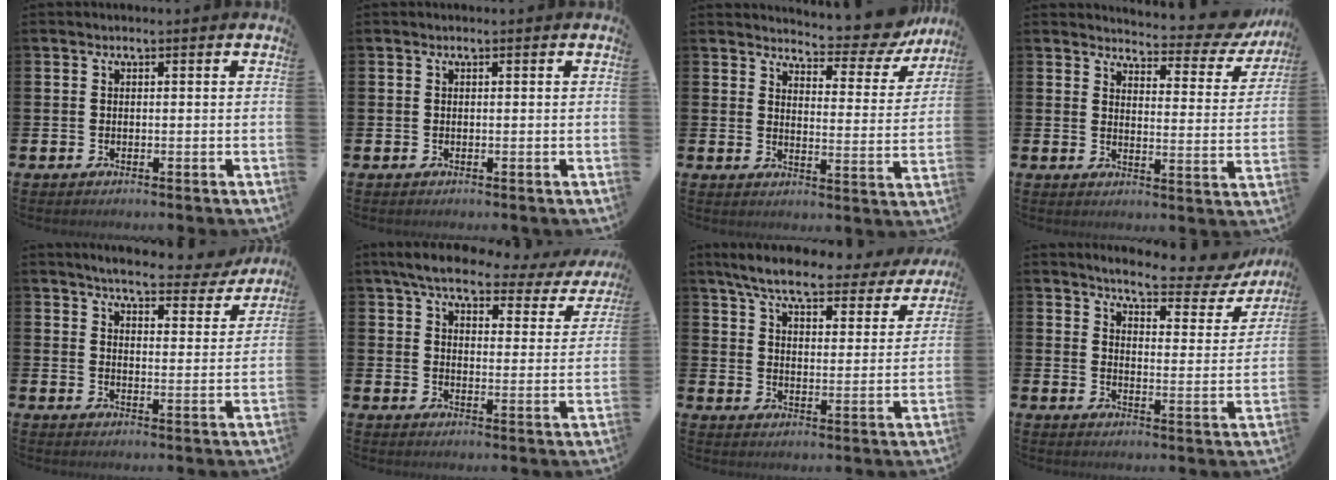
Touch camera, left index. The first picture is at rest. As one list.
[{"total": 0.0}, {"total": 6.1, "force": [5.9, 1.2, 1.1], "torque": [-0.025, -0.055, 0.097]}, {"total": 3.9, "force": [3.8, 0.8, 0.7], "torque": [-0.021, -0.038, 0.056]}, {"total": 5.2, "force": [4.9, 0.7, 1.6], "torque": [-0.036, -0.032, 0.079]}, {"total": 5.6, "force": [4.6, 1.6, 2.9], "torque": [-0.074, -0.026, 0.071]}, {"total": 6.9, "force": [6.1, 1.2, 3.1], "torque": [-0.082, -0.037, 0.099]}, {"total": 5.4, "force": [4.9, 1.0, 1.9], "torque": [-0.047, -0.037, 0.076]}]